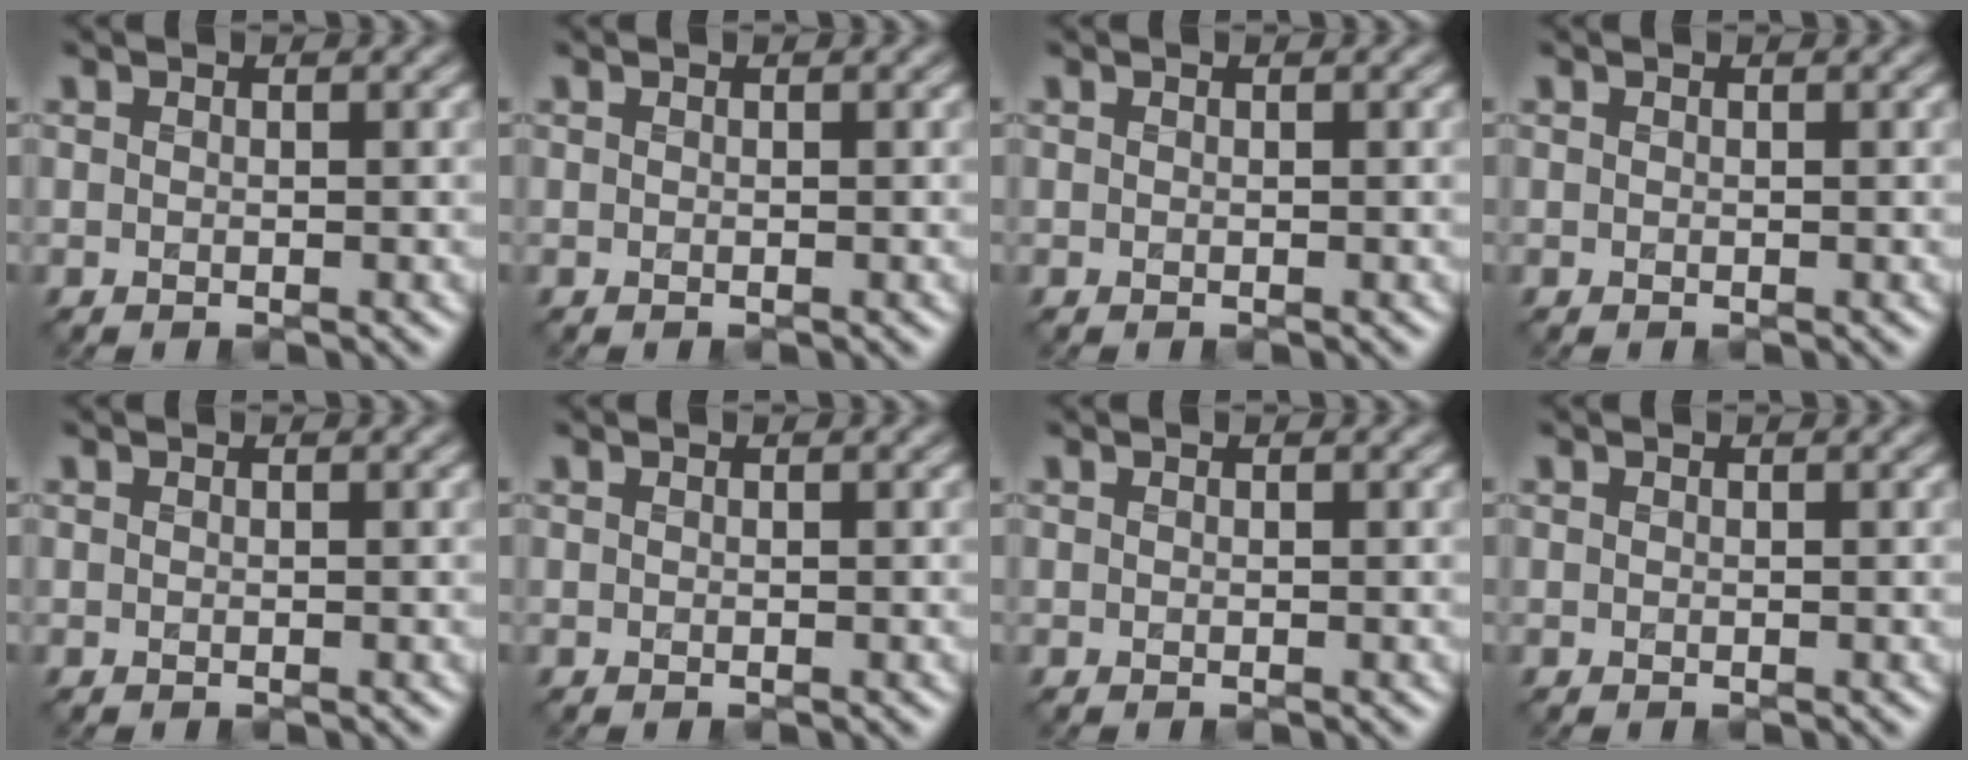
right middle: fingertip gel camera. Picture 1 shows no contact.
{"total": 0.0}
{"total": 0.0}
{"total": 0.0}
{"total": 0.0}
{"total": 0.0}
{"total": 0.0}
{"total": 0.0}